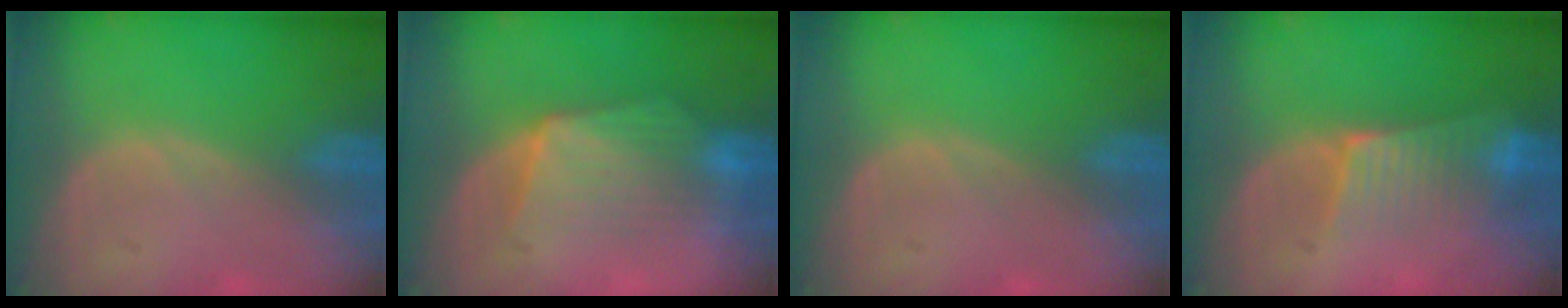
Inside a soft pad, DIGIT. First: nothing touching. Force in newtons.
{"total": 7.5, "press": 7.4, "slide": 1.2}
{"total": 0.0}
{"total": 6.3, "press": 5.5, "slide": 3.1}